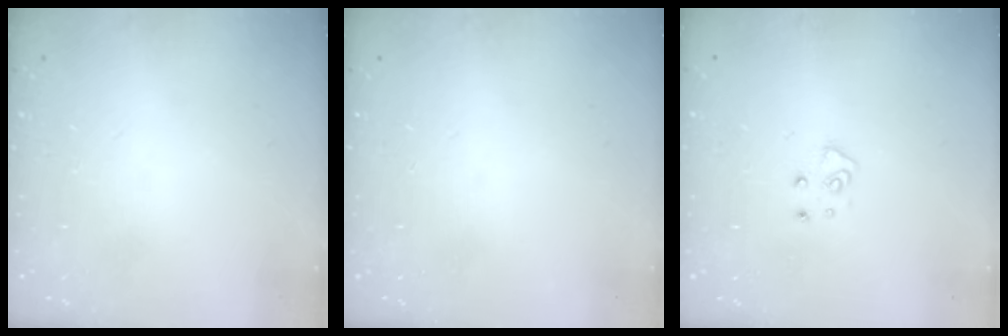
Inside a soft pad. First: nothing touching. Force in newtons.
{"total": 0.0}
{"total": 6.4, "press": 6.4, "slide": 0.6}